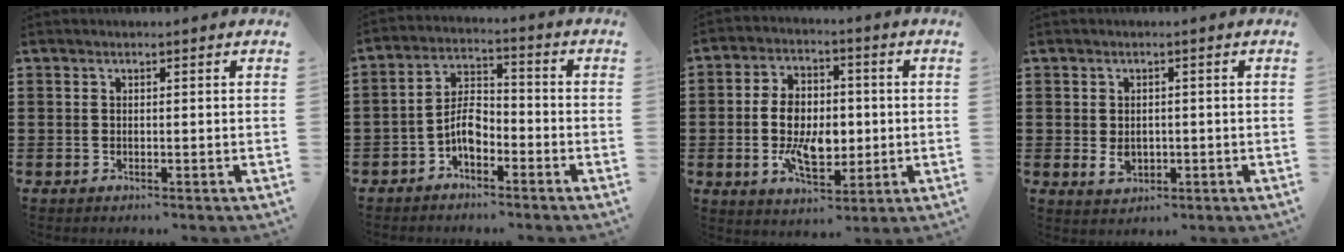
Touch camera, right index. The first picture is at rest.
{"total": 5.5, "force": [-2.7, 2.9, 3.9], "torque": [-0.083, 0.010, -0.054]}
{"total": 9.5, "force": [-0.6, 5.8, 7.5], "torque": [-0.147, 0.003, -0.016]}
{"total": 2.6, "force": [-0.3, 2.0, 1.7], "torque": [-0.028, 0.001, -0.007]}